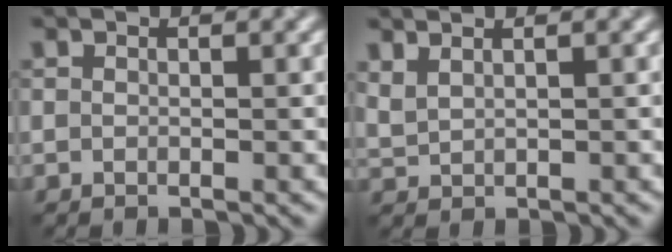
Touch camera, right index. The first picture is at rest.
{"total": 1.9, "force": [1.4, 0.7, 1.0], "torque": [-0.027, 0.004, 0.033]}